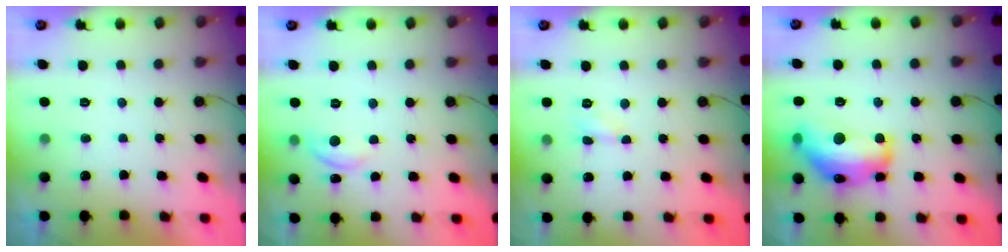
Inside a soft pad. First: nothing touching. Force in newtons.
{"total": 6.2, "press": 6.2, "slide": 0.6}
{"total": 2.9, "press": 2.9, "slide": 0.3}
{"total": 19.6, "press": 19.6, "slide": 1.1}